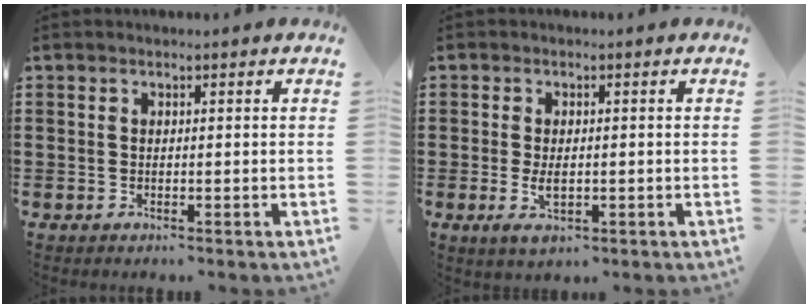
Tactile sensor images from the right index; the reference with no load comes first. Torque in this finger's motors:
{"motor_torque": [1.40, 0.73, 0.23, 0.06]}